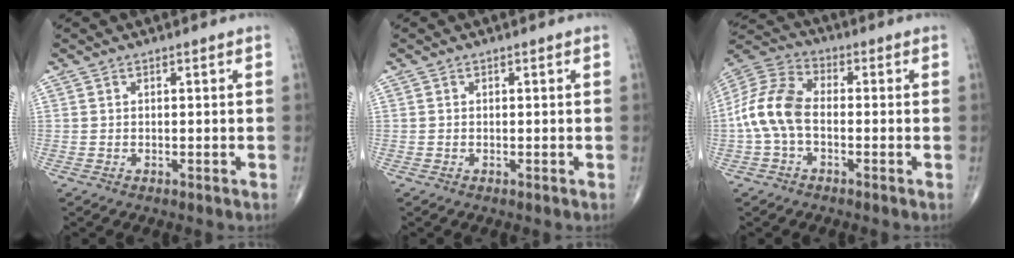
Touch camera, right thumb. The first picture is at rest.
{"total": 0.0}
{"total": 11.6, "force": [-1.6, 7.0, 9.1], "torque": [-0.191, 0.034, -0.041]}